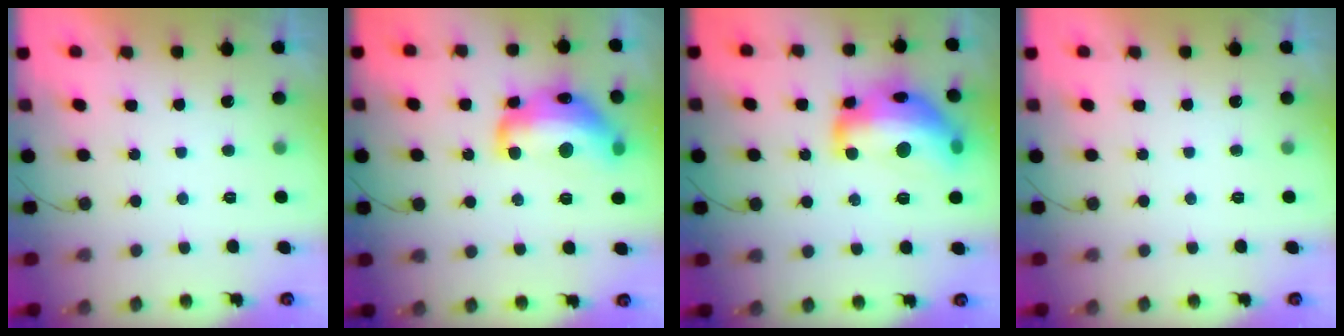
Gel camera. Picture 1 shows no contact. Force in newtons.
{"total": 17.1, "press": 17.1, "slide": 0.9}
{"total": 21.0, "press": 21.0, "slide": 1.4}
{"total": 0.0}